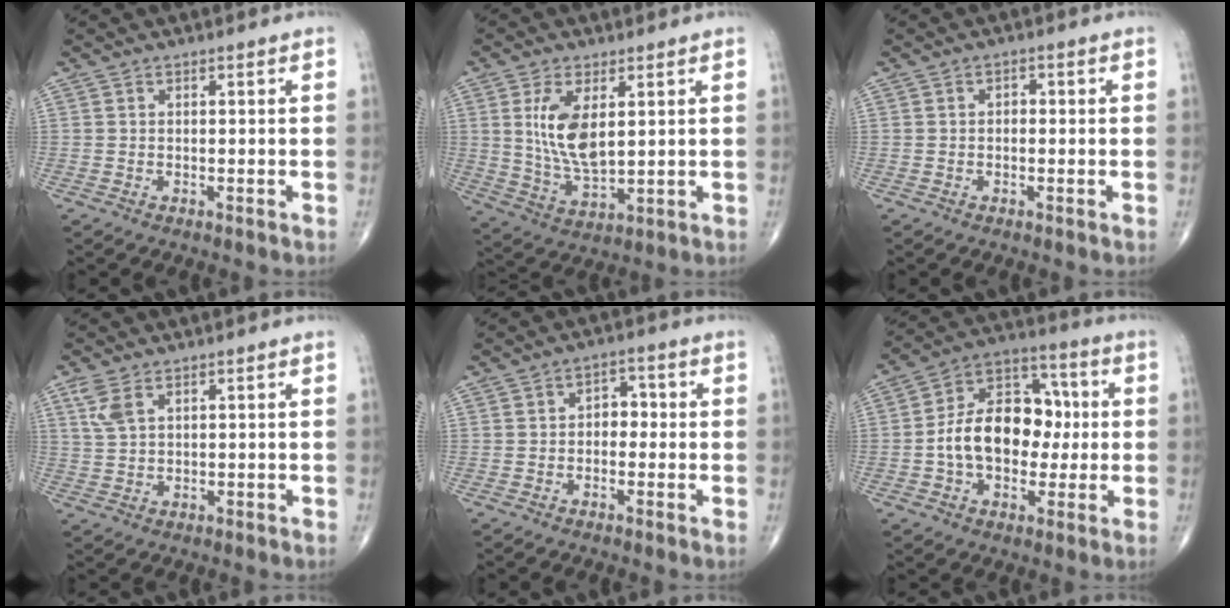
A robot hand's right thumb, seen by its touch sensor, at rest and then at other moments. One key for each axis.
{"total": 10.6, "fx": 2.7, "fy": 4.9, "fz": 9.0, "tx": -0.171, "ty": -0.022, "tz": 0.062}
{"total": 1.4, "fx": 0.1, "fy": 0.9, "fz": 1.0, "tx": -0.011, "ty": 0.005, "tz": -0.003}
{"total": 4.3, "fx": 2.3, "fy": 2.0, "fz": 3.0, "tx": -0.067, "ty": 0.003, "tz": 0.056}
{"total": 3.9, "fx": -0.1, "fy": 2.7, "fz": 2.8, "tx": -0.020, "ty": 0.017, "tz": -0.009}
{"total": 16.4, "fx": -0.6, "fy": 11.2, "fz": 11.9, "tx": -0.160, "ty": 0.039, "tz": -0.014}